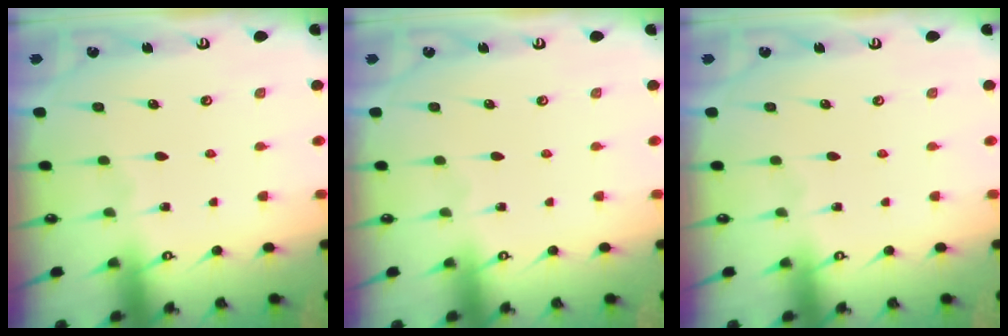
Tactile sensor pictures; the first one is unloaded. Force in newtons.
{"total": 0.0}
{"total": 0.0}